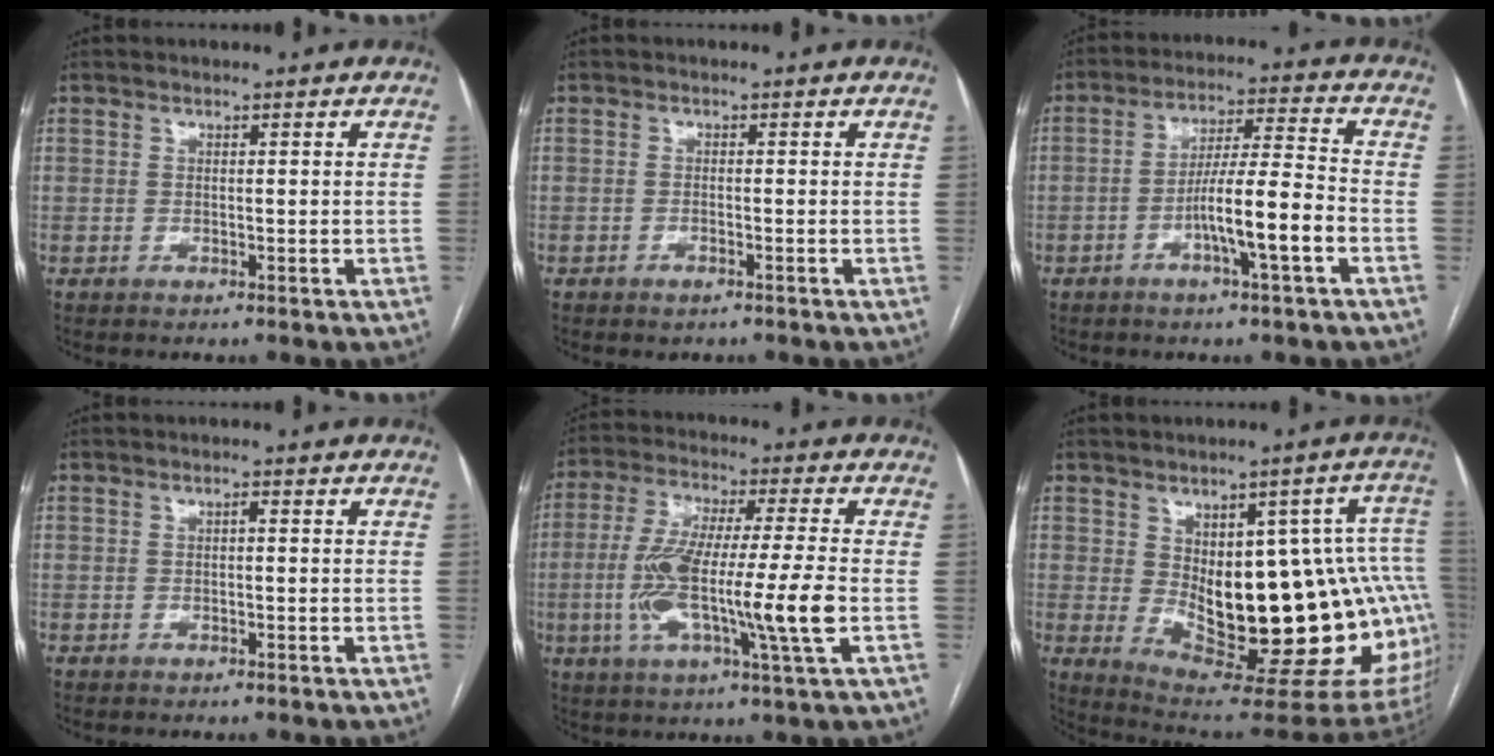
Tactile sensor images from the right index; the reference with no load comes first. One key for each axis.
{"total": 1.1, "fx": -0.8, "fy": 0.5, "fz": 0.6, "tx": -0.012, "ty": 0.000, "tz": -0.008}
{"total": 9.6, "fx": -3.7, "fy": -0.1, "fz": 8.9, "tx": -0.157, "ty": 0.010, "tz": -0.065}
{"total": 0.5, "fx": 0.0, "fy": 0.2, "fz": 0.5, "tx": -0.008, "ty": 0.003, "tz": -0.002}
{"total": 15.5, "fx": -2.9, "fy": 0.3, "fz": 15.2, "tx": -0.297, "ty": -0.008, "tz": -0.060}
{"total": 27.8, "fx": -1.6, "fy": 8.6, "fz": 26.3, "tx": -0.293, "ty": 0.010, "tz": 0.003}